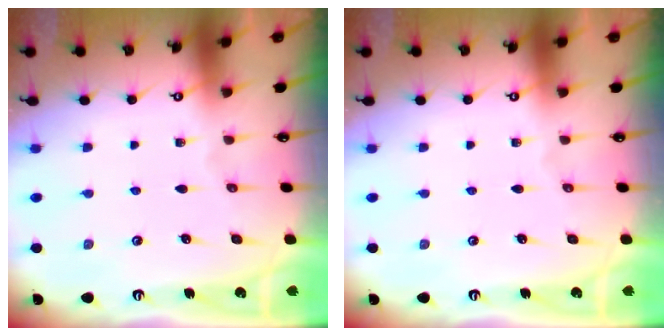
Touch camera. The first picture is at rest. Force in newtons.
{"total": 0.0}